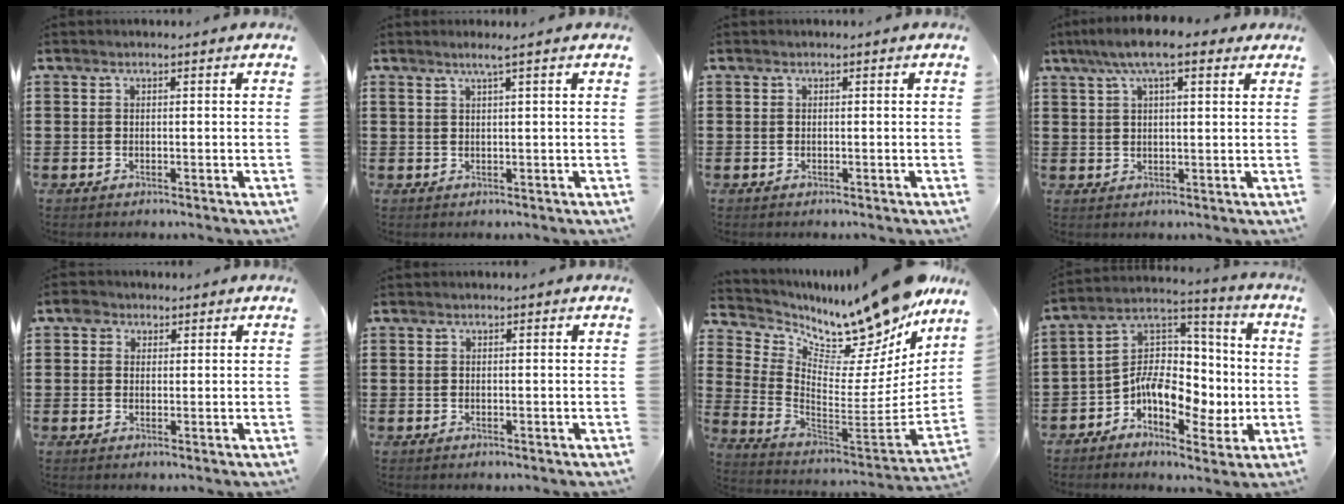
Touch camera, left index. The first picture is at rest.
{"total": 1.9, "force": [1.2, -0.5, 1.4], "torque": [-0.027, -0.003, 0.021]}
{"total": 0.0}
{"total": 7.7, "force": [5.0, 1.8, 5.6], "torque": [-0.109, 0.003, 0.086]}
{"total": 2.1, "force": [1.3, 1.6, 0.4], "torque": [-0.007, 0.005, 0.022]}
{"total": 0.0}
{"total": 12.9, "force": [12.1, 1.9, 4.2], "torque": [-0.087, -0.112, 0.198]}
{"total": 8.4, "force": [-1.3, 6.8, 4.7], "torque": [-0.109, -0.006, -0.025]}